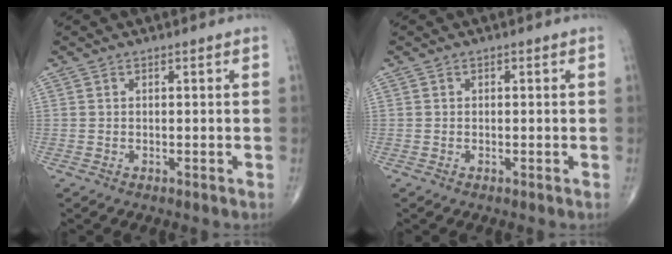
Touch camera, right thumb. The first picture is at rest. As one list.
[{"total": 0.0}]